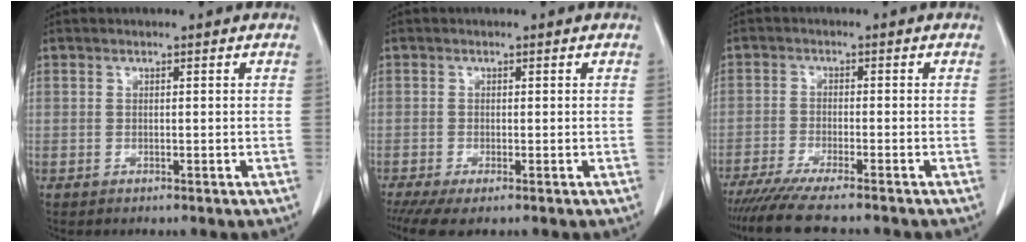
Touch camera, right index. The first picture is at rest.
{"total": 3.7, "force": [-2.6, 0.5, 2.6], "torque": [-0.044, -0.012, -0.044]}
{"total": 11.6, "force": [-10.0, 0.2, 6.0], "torque": [-0.083, -0.028, -0.156]}